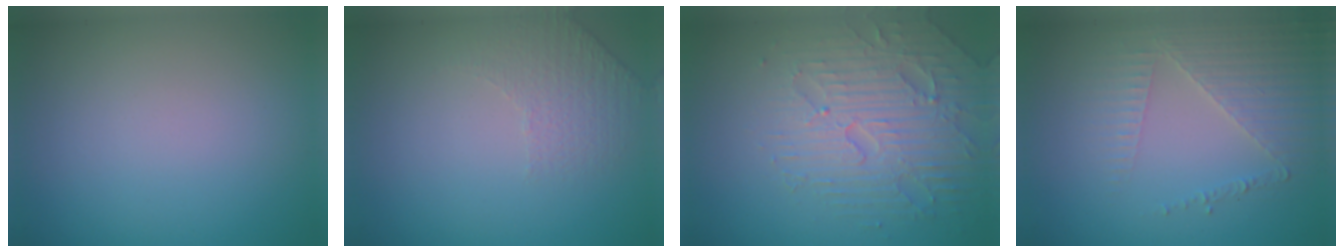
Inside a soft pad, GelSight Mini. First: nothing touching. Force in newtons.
{"total": 1.5, "press": 1.0, "slide": 1.1}
{"total": 4.8, "press": 4.7, "slide": 1.1}
{"total": 3.6, "press": 3.2, "slide": 1.7}